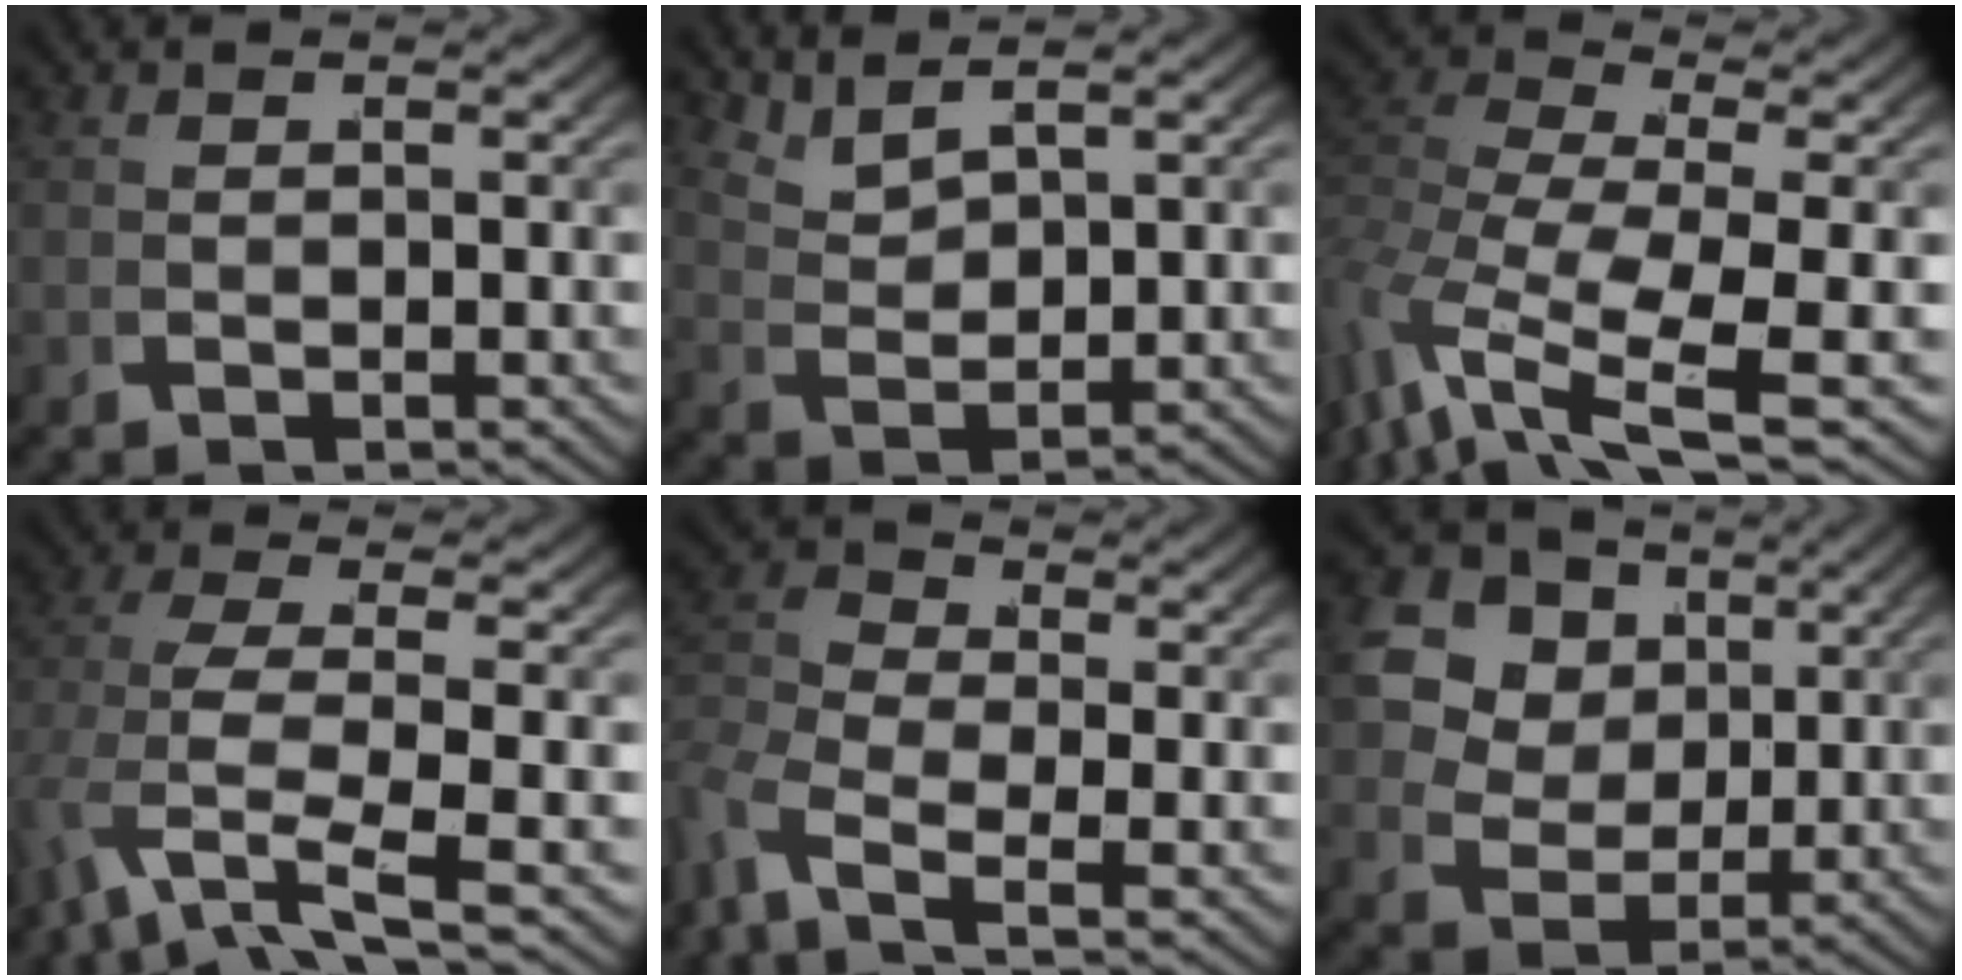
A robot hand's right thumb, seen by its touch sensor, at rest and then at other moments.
{"total": 4.1, "force": [3.3, 1.3, 2.2], "torque": [-0.046, 0.000, 0.073]}
{"total": 8.0, "force": [-0.8, 4.3, 6.7], "torque": [-0.160, -0.039, 0.010]}
{"total": 5.5, "force": [-1.0, 2.5, 4.8], "torque": [-0.119, -0.025, 0.006]}
{"total": 6.7, "force": [-2.6, 4.2, 4.5], "torque": [-0.124, -0.038, -0.031]}
{"total": 12.1, "force": [2.2, 10.0, 6.4], "torque": [-0.146, -0.026, 0.035]}